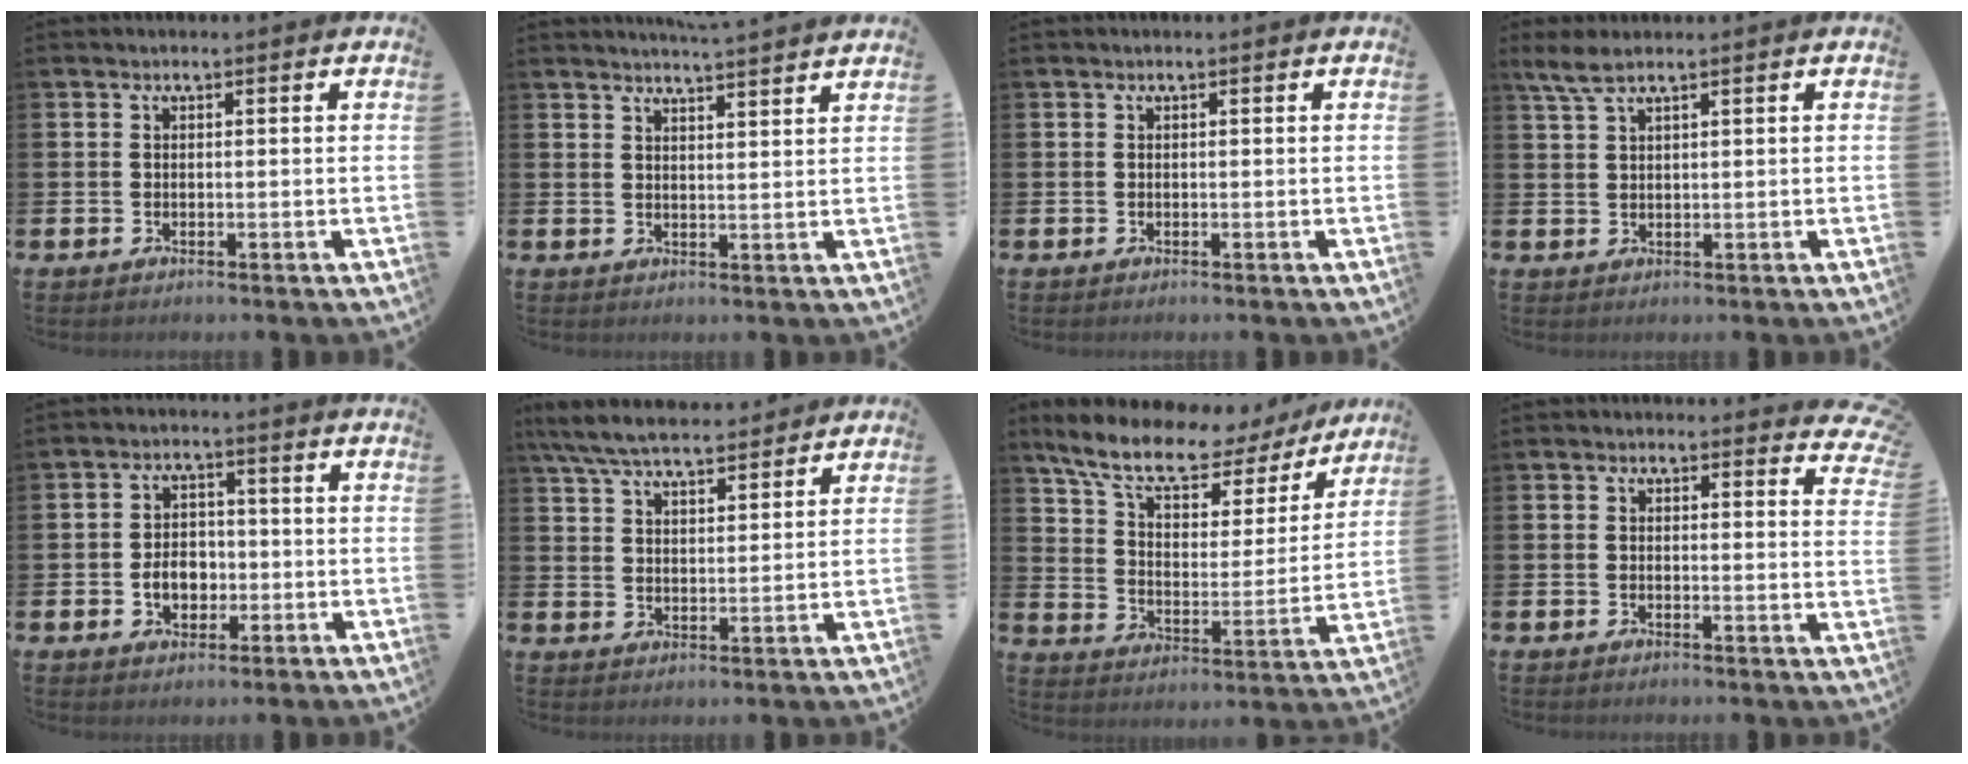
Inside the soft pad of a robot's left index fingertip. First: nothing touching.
{"total": 3.9, "force": [3.8, -0.8, 0.1], "torque": [-0.007, -0.025, 0.069]}
{"total": 0.0}
{"total": 3.2, "force": [2.3, 0.6, 2.1], "torque": [-0.051, 0.003, 0.043]}
{"total": 4.2, "force": [-1.0, 3.1, 2.7], "torque": [-0.037, -0.001, -0.025]}
{"total": 7.1, "force": [6.6, 1.2, 2.2], "torque": [-0.068, -0.026, 0.121]}
{"total": 11.0, "force": [9.1, 3.6, 5.1], "torque": [-0.124, -0.055, 0.151]}
{"total": 2.2, "force": [2.1, 0.5, 0.2], "torque": [0.012, -0.015, 0.034]}